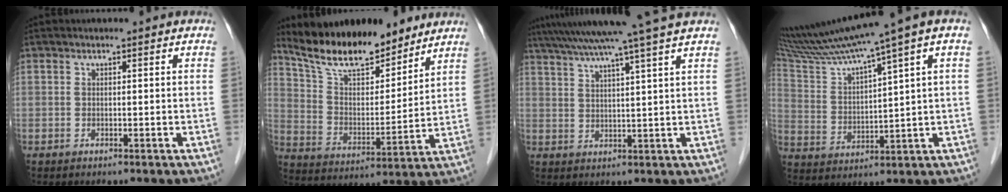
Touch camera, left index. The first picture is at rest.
{"total": 15.0, "force": [12.8, 4.3, 6.6], "torque": [-0.106, -0.002, 0.228]}
{"total": 14.6, "force": [12.1, -2.2, 7.9], "torque": [-0.135, 0.004, 0.173]}
{"total": 14.9, "force": [11.1, -1.5, 9.7], "torque": [-0.176, 0.019, 0.200]}